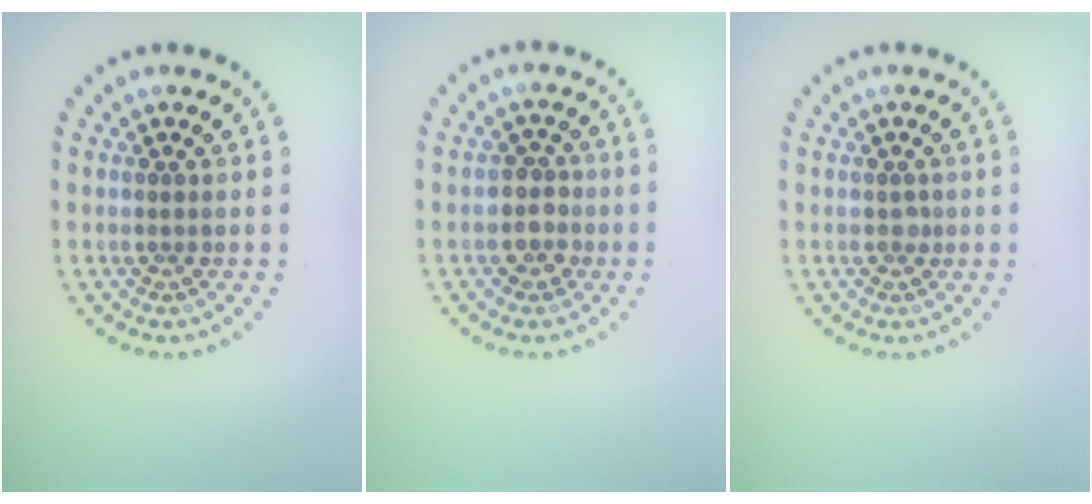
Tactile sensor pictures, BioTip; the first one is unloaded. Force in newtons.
{"total": 2.2, "press": 1.9, "slide": 1.0}
{"total": 0.6, "press": 0.5, "slide": 0.3}